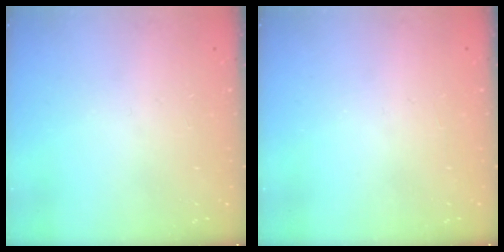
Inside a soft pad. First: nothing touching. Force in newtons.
{"total": 0.0}